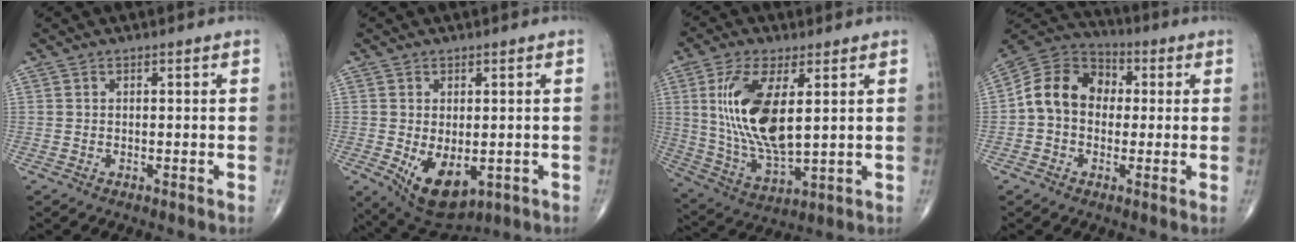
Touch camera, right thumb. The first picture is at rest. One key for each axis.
{"total": 9.4, "fx": -2.2, "fy": 5.3, "fz": 7.5, "tx": -0.109, "ty": -0.014, "tz": -0.015}
{"total": 16.3, "fx": 3.4, "fy": 6.7, "fz": 14.4, "tx": -0.291, "ty": -0.023, "tz": 0.075}
{"total": 12.0, "fx": 0.3, "fy": 9.5, "fz": 7.3, "tx": -0.111, "ty": 0.036, "tz": -0.009}